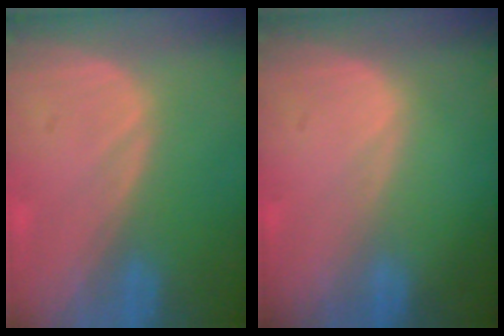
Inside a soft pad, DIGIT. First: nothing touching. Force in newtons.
{"total": 0.0}